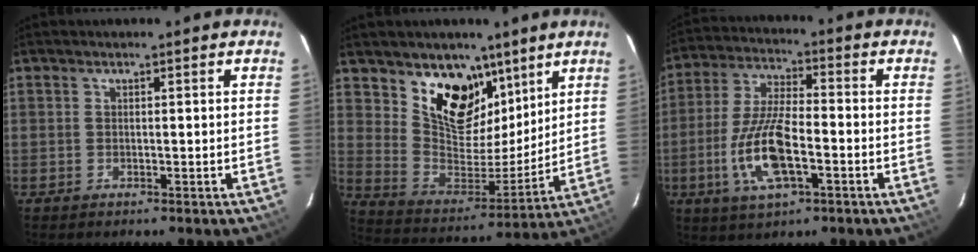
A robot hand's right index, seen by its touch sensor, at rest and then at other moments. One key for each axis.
{"total": 15.8, "fx": 9.9, "fy": 9.6, "fz": 7.7, "tx": -0.150, "ty": -0.014, "tz": 0.187}
{"total": 13.2, "fx": -4.4, "fy": 4.3, "fz": 11.6, "tx": -0.246, "ty": -0.005, "tz": -0.082}